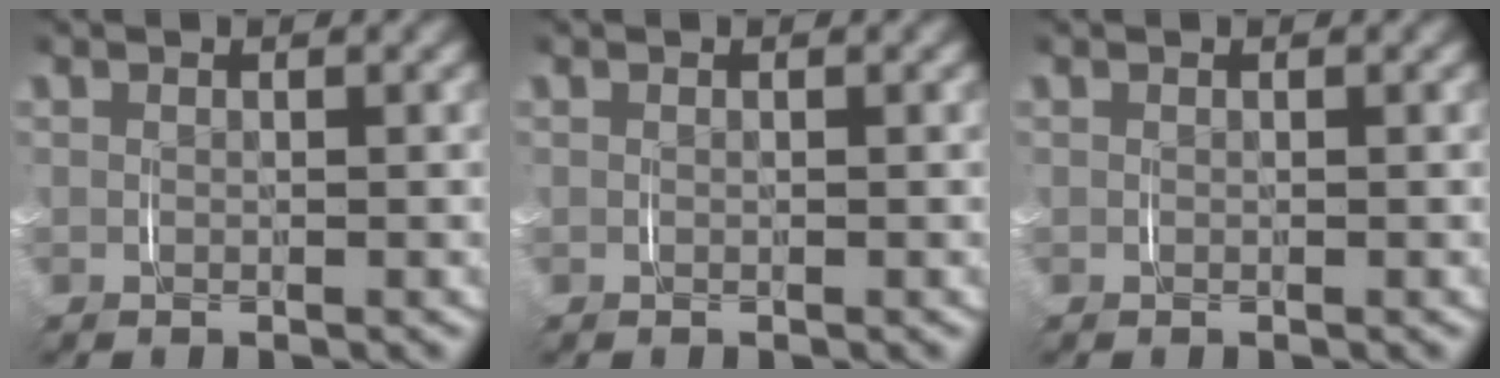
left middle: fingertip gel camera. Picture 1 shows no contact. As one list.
[{"total": 0.0}, {"total": 0.0}]